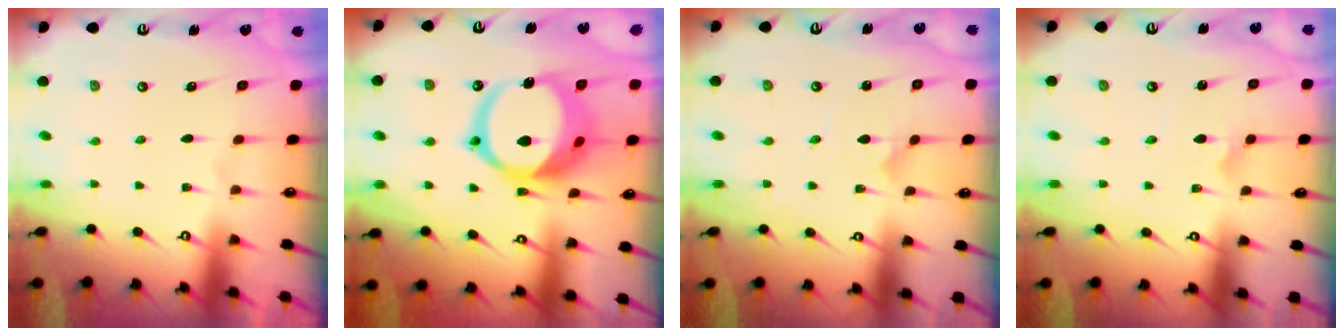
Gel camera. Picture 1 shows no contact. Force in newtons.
{"total": 17.2, "press": 17.1, "slide": 2.0}
{"total": 1.4, "press": 1.4, "slide": 0.1}
{"total": 2.1, "press": 2.1, "slide": 0.1}